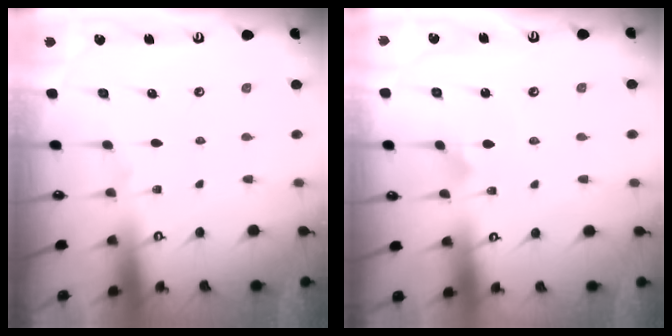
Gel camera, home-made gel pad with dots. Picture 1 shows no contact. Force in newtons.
{"total": 2.4, "press": 2.4, "slide": 0.1}